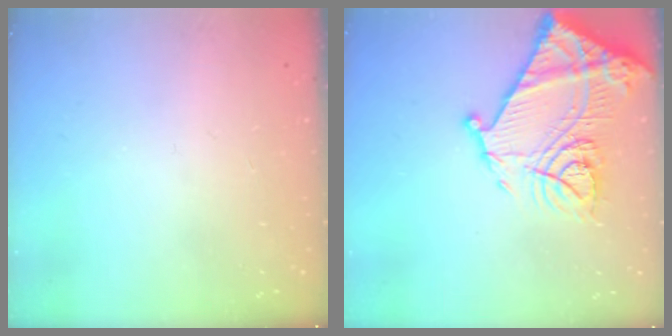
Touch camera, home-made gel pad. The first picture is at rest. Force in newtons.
{"total": 22.6, "press": 22.5, "slide": 2.0}